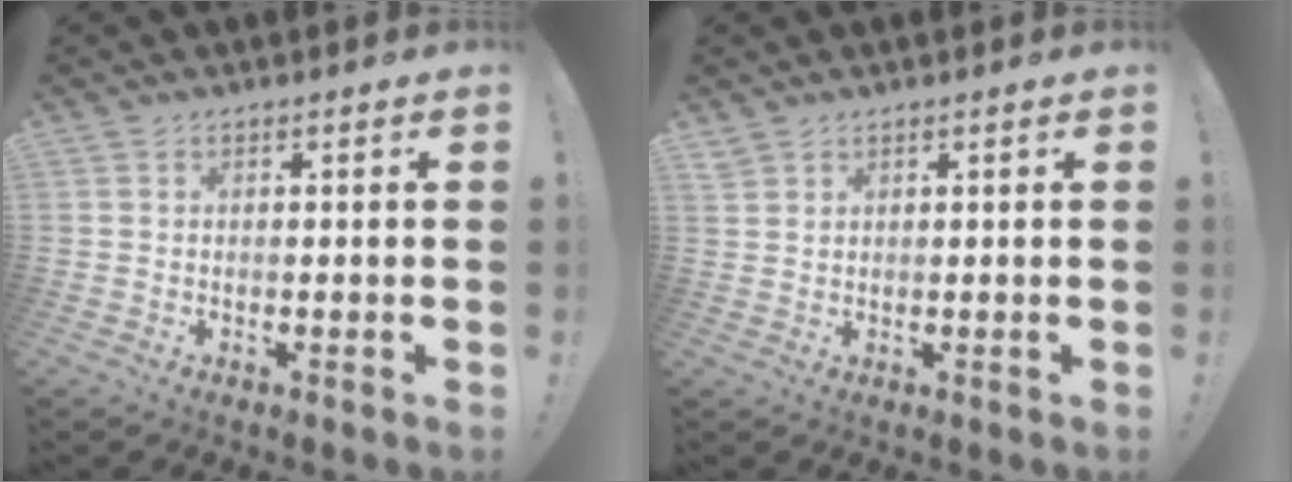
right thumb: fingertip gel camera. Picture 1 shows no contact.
{"total": 1.8, "force": [1.6, 0.5, 0.7], "torque": [-0.007, -0.011, 0.029]}